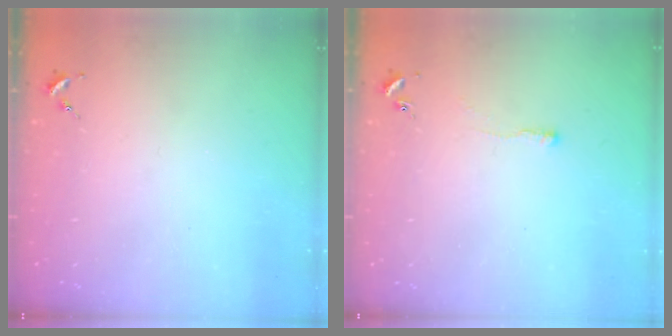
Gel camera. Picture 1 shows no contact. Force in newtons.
{"total": 2.5, "press": 2.5, "slide": 0.5}